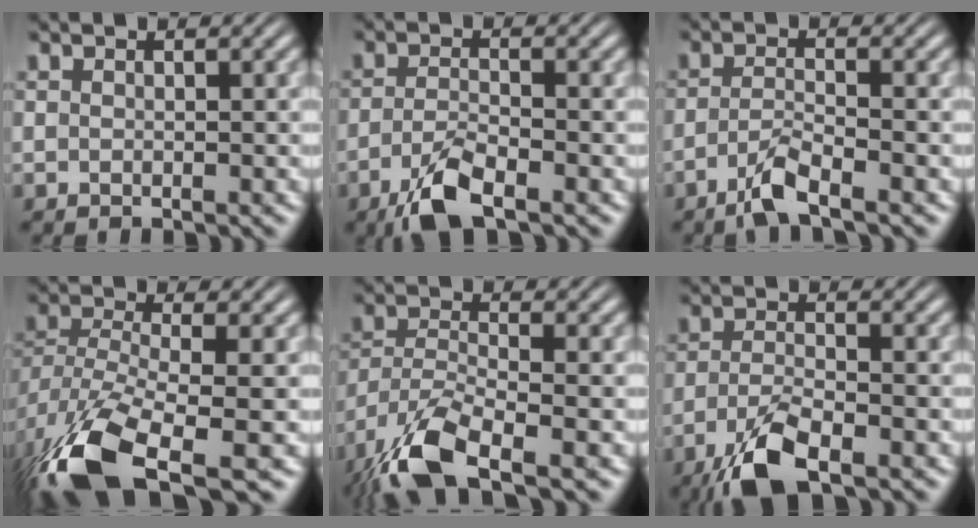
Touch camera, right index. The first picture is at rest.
{"total": 4.3, "force": [-3.1, 1.0, 2.8], "torque": [-0.048, -0.007, -0.052]}
{"total": 3.1, "force": [-2.5, 0.2, 1.9], "torque": [-0.035, -0.003, -0.045]}
{"total": 10.2, "force": [-5.9, 4.9, 6.7], "torque": [-0.172, -0.061, -0.065]}
{"total": 7.5, "force": [-4.5, 3.1, 5.0], "torque": [-0.113, -0.036, -0.058]}
{"total": 5.4, "force": [-3.6, 1.5, 3.7], "torque": [-0.067, -0.012, -0.057]}